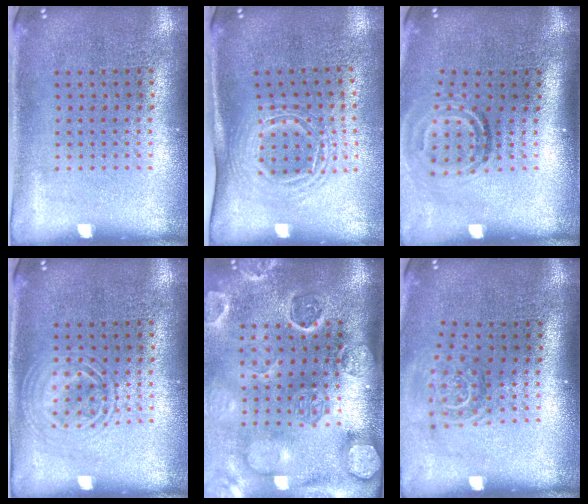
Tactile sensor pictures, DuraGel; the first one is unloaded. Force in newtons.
{"total": 1.6, "press": 1.2, "slide": 1.1}
{"total": 1.9, "press": 1.3, "slide": 1.4}
{"total": 2.3, "press": 2.3, "slide": 0.3}
{"total": 4.4, "press": 3.5, "slide": 2.6}
{"total": 1.6, "press": 1.1, "slide": 1.1}